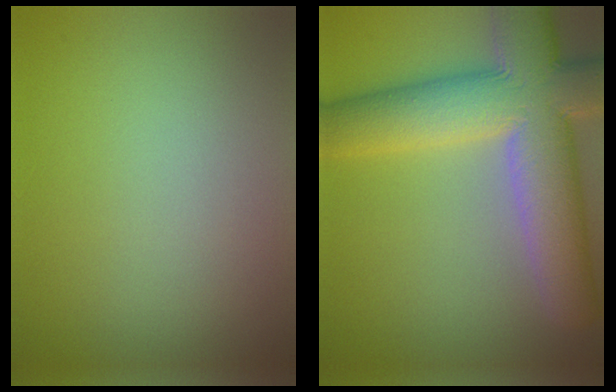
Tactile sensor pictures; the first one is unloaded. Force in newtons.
{"total": 12.5, "press": 12.5, "slide": 1.1}